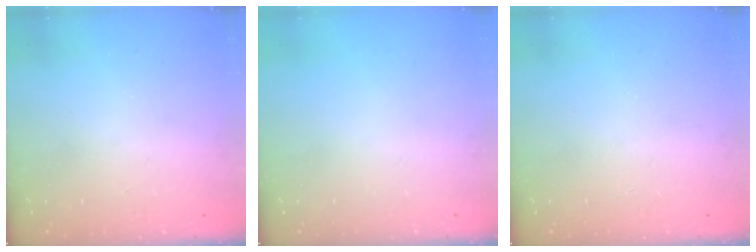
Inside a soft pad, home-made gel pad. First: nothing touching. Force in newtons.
{"total": 0.0}
{"total": 0.0}